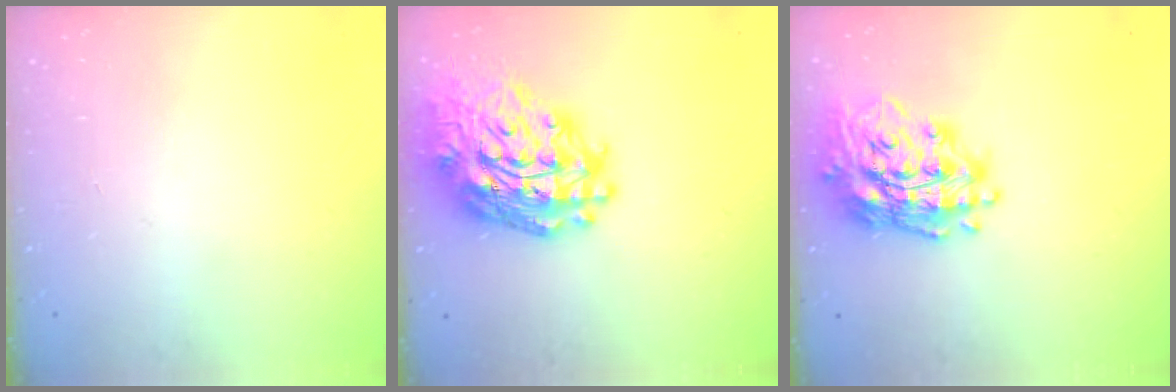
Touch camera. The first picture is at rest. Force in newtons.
{"total": 24.3, "press": 24.2, "slide": 2.6}
{"total": 19.7, "press": 19.5, "slide": 2.7}